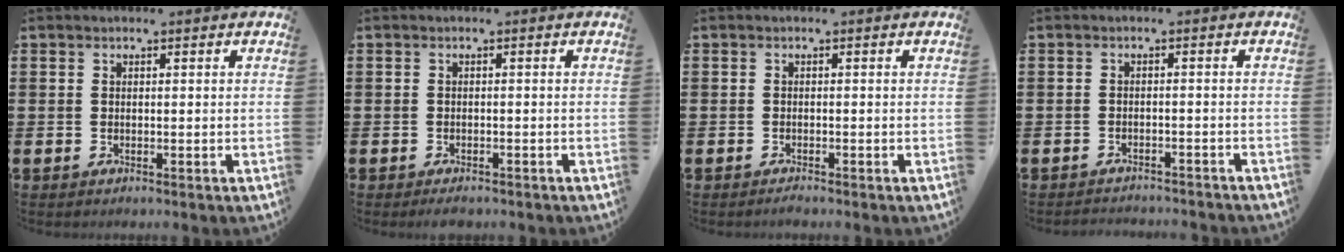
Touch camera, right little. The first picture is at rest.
{"total": 0.7, "force": [-0.7, 0.2, 0.2], "torque": [-0.007, -0.003, -0.013]}
{"total": 0.6, "force": [-0.5, 0.0, 0.3], "torque": [-0.006, -0.002, -0.011]}
{"total": 1.4, "force": [-1.4, -0.1, -0.1], "torque": [-0.002, 0.003, -0.030]}